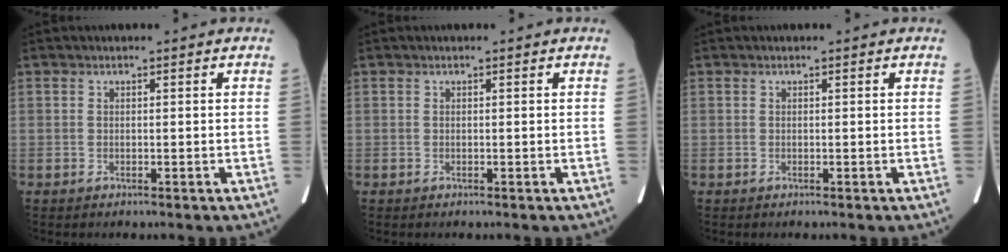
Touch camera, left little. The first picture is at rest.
{"total": 0.0}
{"total": 0.0}